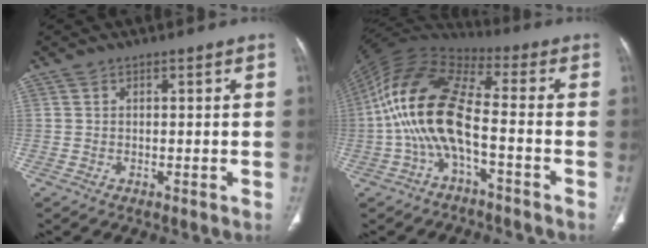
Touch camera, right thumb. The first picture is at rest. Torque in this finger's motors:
{"motor_torque": [2.62, 2.39, 2.48, -0.30, 0.54]}